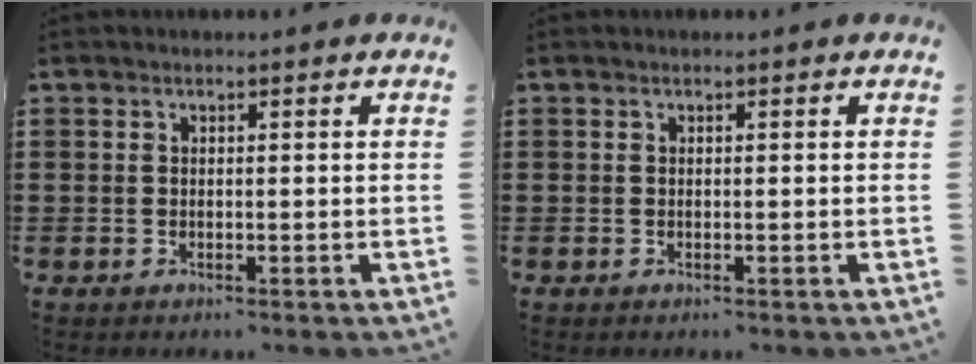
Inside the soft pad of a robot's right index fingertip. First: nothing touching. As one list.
[{"total": 0.0}]